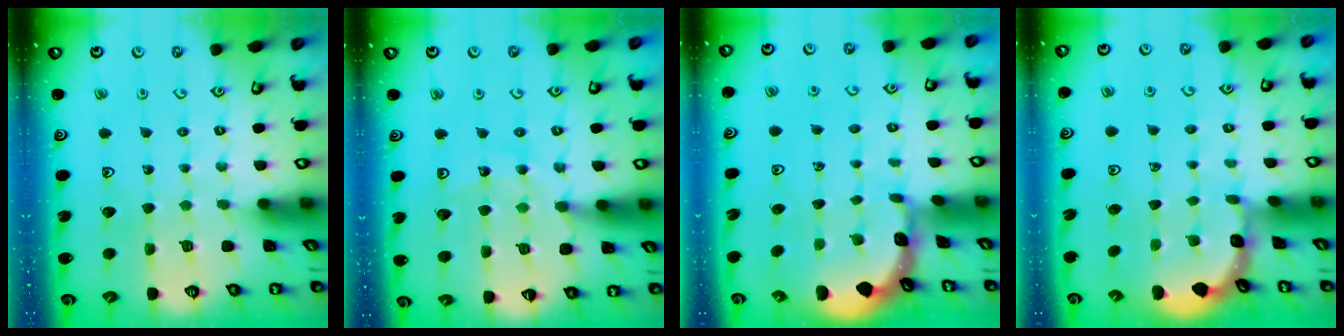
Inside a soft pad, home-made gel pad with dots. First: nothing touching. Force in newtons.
{"total": 12.3, "press": 11.8, "slide": 3.6}
{"total": 1.0, "press": 1.0, "slide": 0.2}
{"total": 1.6, "press": 1.6, "slide": 0.1}